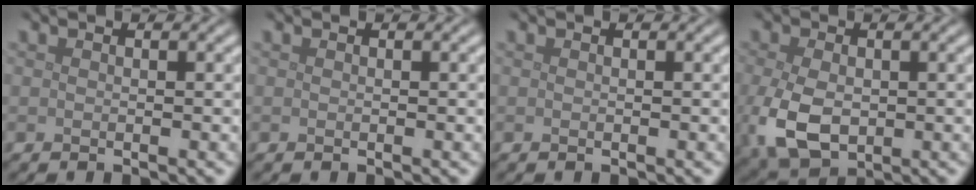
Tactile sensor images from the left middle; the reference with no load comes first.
{"total": 0.0}
{"total": 0.0}
{"total": 6.4, "force": [-1.4, 4.2, 4.6], "torque": [-0.116, -0.017, -0.019]}